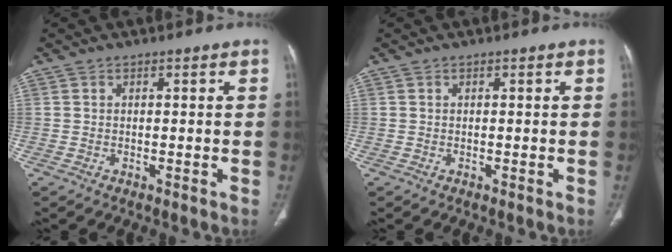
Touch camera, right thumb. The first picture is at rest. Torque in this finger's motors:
{"motor_torque": [-0.08, 0.11, -0.21, 0.17, 0.00]}